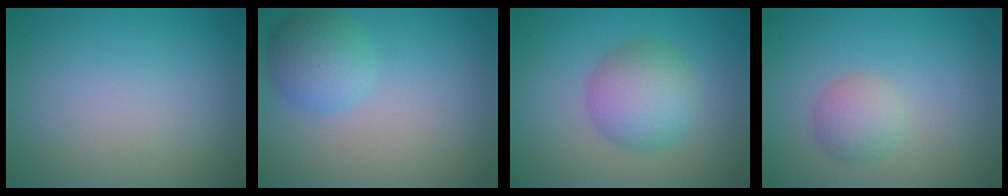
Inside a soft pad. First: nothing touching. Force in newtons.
{"total": 3.8, "press": 3.8, "slide": 0.2}
{"total": 5.0, "press": 5.0, "slide": 0.0}
{"total": 2.3, "press": 2.3, "slide": 0.0}